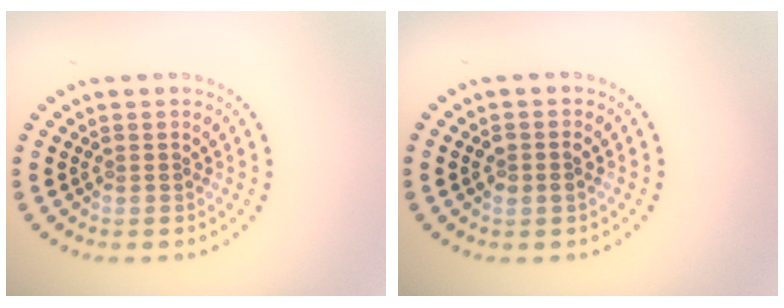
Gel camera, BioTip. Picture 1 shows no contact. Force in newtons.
{"total": 1.4, "press": 1.3, "slide": 0.3}